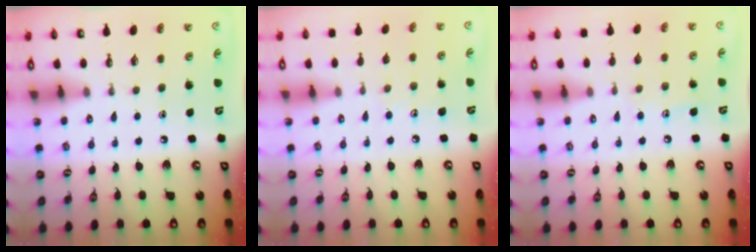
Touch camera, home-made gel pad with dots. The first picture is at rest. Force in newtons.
{"total": 6.0, "press": 6.0, "slide": 0.6}
{"total": 6.3, "press": 6.3, "slide": 0.5}